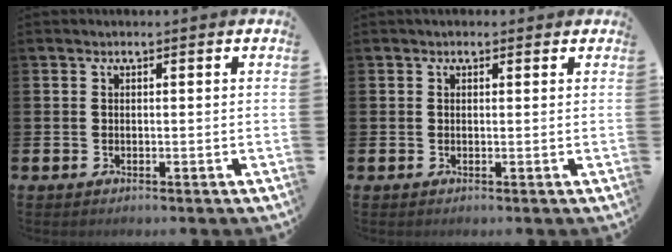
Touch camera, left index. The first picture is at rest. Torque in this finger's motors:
{"motor_torque": [0.91, -1.23, 0.12, 0.11]}